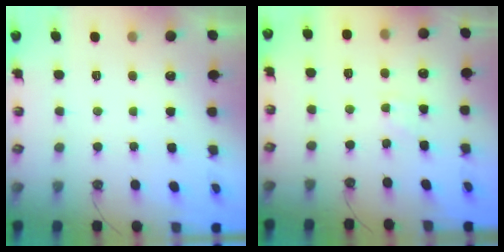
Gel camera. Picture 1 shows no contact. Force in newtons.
{"total": 2.7, "press": 2.7, "slide": 0.4}